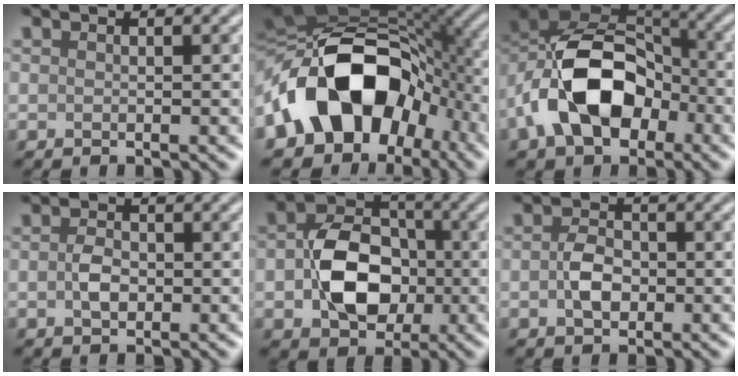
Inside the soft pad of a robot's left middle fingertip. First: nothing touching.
{"total": 14.8, "force": [-3.9, 10.3, 9.9], "torque": [-0.154, 0.007, -0.079]}
{"total": 11.8, "force": [-3.1, 7.5, 8.6], "torque": [-0.163, 0.007, -0.064]}
{"total": 1.8, "force": [-0.3, 1.2, 1.4], "torque": [-0.031, 0.004, -0.007]}
{"total": 7.8, "force": [-1.1, 5.7, 5.2], "torque": [-0.094, 0.003, -0.017]}
{"total": 2.6, "force": [-0.4, 1.8, 1.9], "torque": [-0.040, 0.004, -0.011]}